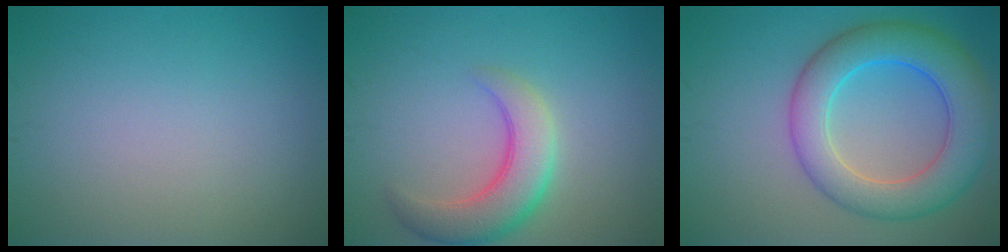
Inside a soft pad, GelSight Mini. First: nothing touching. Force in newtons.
{"total": 5.2, "press": 5.2, "slide": 0.3}
{"total": 8.0, "press": 8.0, "slide": 0.3}